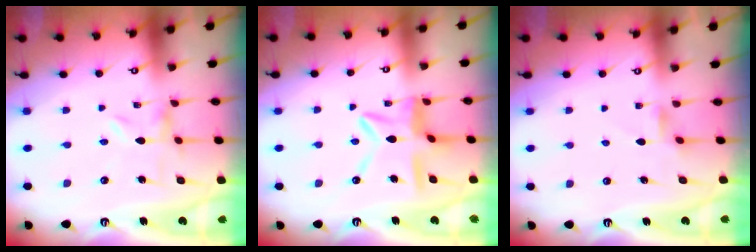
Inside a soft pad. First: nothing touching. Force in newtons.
{"total": 10.6, "press": 10.6, "slide": 0.9}
{"total": 2.5, "press": 2.5, "slide": 0.4}